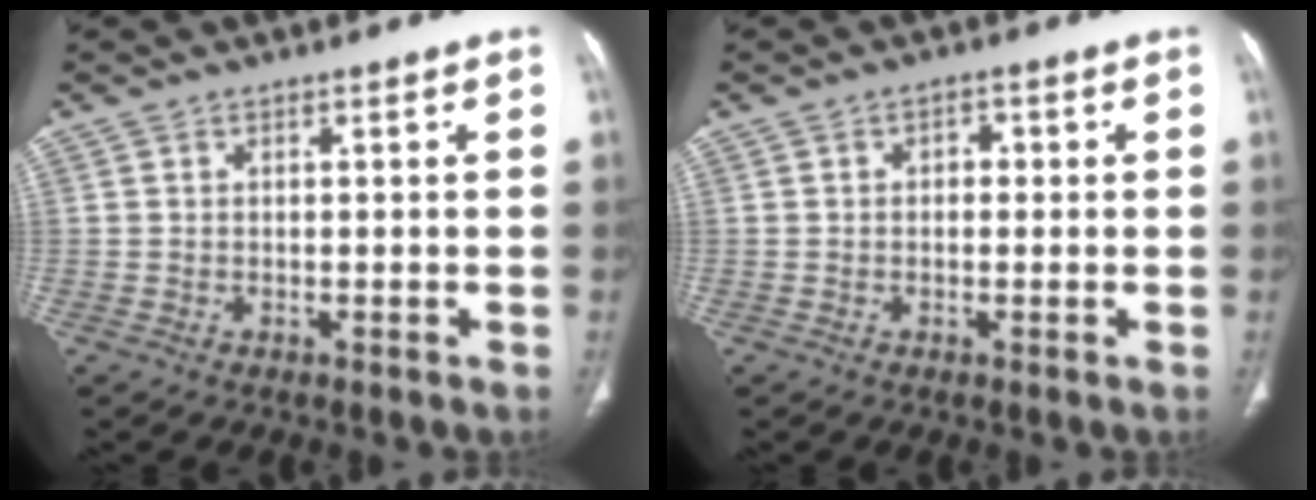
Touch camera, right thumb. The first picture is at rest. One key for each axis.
{"total": 2.2, "fx": 0.2, "fy": 1.6, "fz": 1.5, "tx": -0.012, "ty": 0.007, "tz": 0.000}